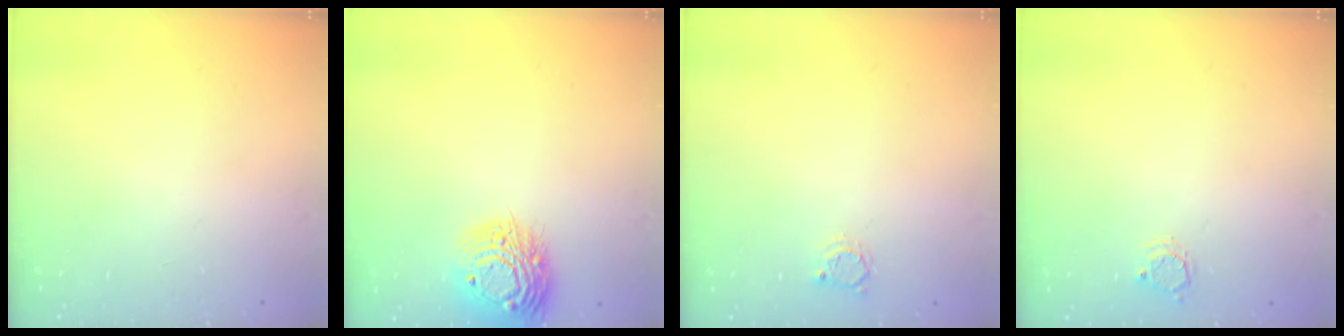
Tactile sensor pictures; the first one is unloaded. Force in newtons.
{"total": 15.0, "press": 15.0, "slide": 1.2}
{"total": 2.4, "press": 2.3, "slide": 0.3}
{"total": 3.4, "press": 3.4, "slide": 0.4}